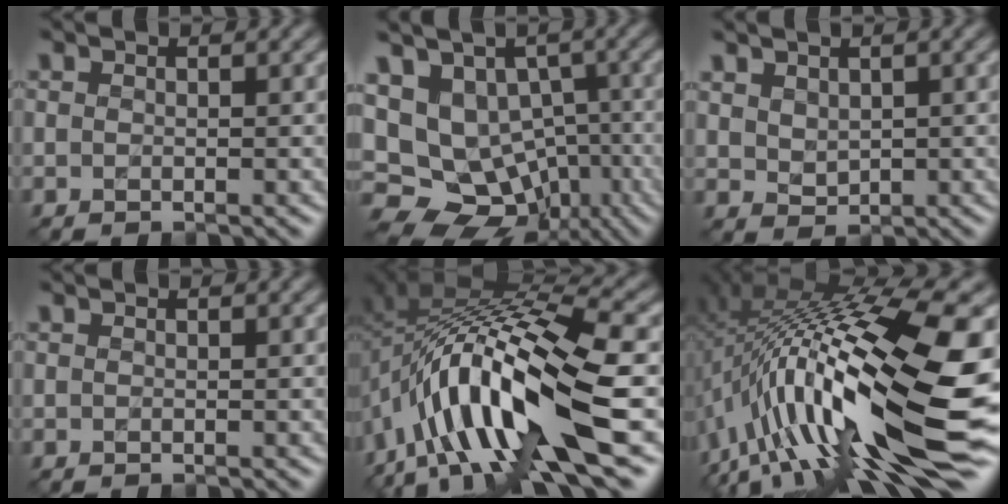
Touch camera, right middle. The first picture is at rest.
{"total": 13.4, "force": [-3.5, 11.2, 6.5], "torque": [-0.123, -0.004, -0.037]}
{"total": 1.9, "force": [0.9, 1.3, 0.9], "torque": [-0.021, -0.005, 0.025]}
{"total": 0.0}
{"total": 14.8, "force": [-4.4, 4.4, 13.4], "torque": [-0.243, 0.013, -0.069]}
{"total": 18.6, "force": [-2.2, 5.8, 17.5], "torque": [-0.316, 0.030, -0.053]}